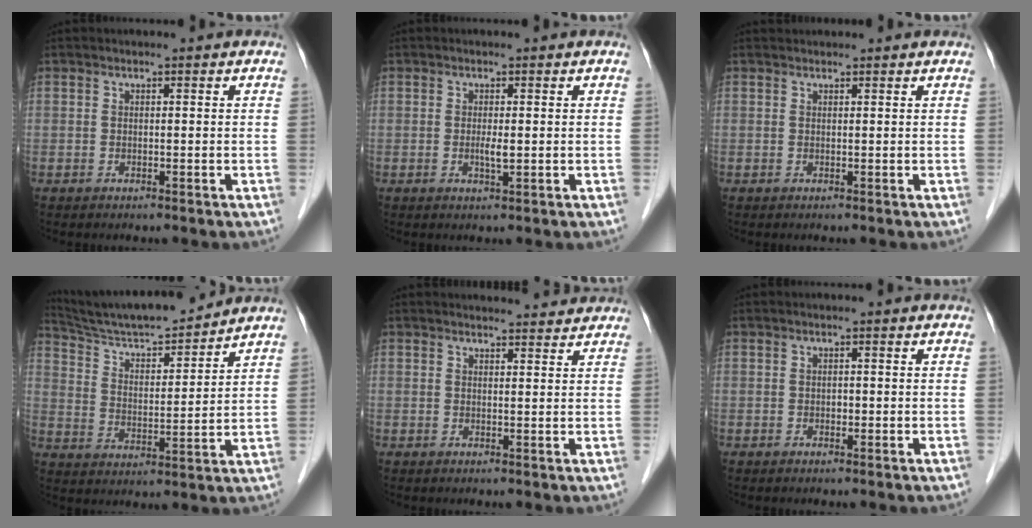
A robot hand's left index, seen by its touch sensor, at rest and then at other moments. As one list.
[{"total": 1.6, "force": [0.0, 0.2, 1.5], "torque": [-0.031, -0.002, 0.000]}, {"total": 2.1, "force": [2.1, 0.3, 0.3], "torque": [-0.009, 0.026, 0.030]}, {"total": 15.1, "force": [14.2, 0.8, 5.1], "torque": [-0.096, 0.003, 0.239]}, {"total": 4.9, "force": [4.8, 0.6, 0.8], "torque": [-0.013, 0.008, 0.050]}, {"total": 0.5, "force": [-0.1, 0.4, 0.4], "torque": [-0.005, 0.002, -0.004]}]